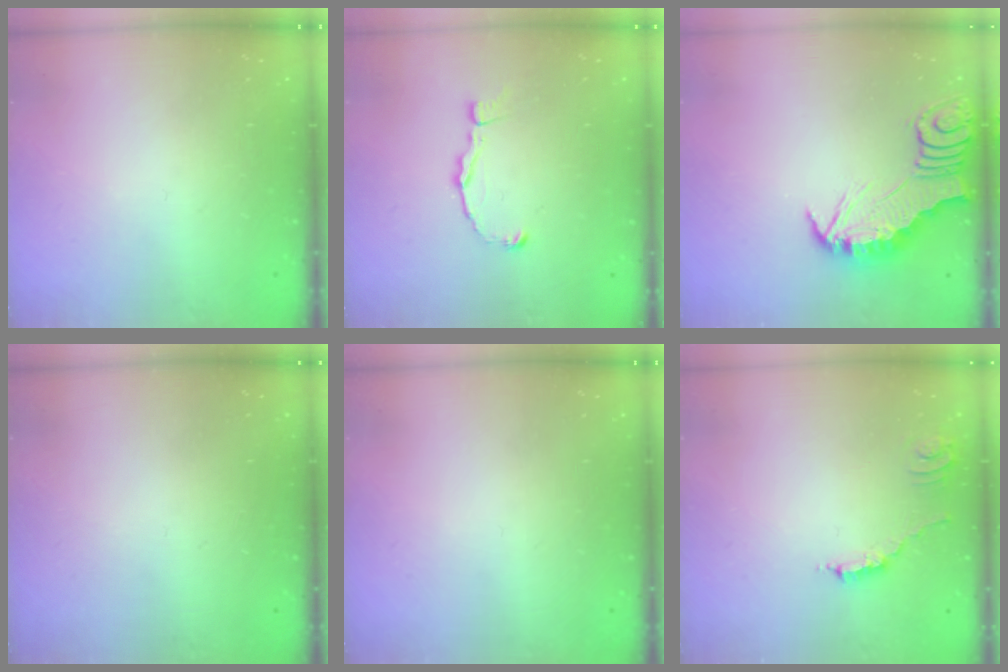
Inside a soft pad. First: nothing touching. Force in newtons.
{"total": 2.4, "press": 2.4, "slide": 0.2}
{"total": 2.8, "press": 2.8, "slide": 0.3}
{"total": 0.0}
{"total": 0.0}
{"total": 2.0, "press": 2.0, "slide": 0.4}